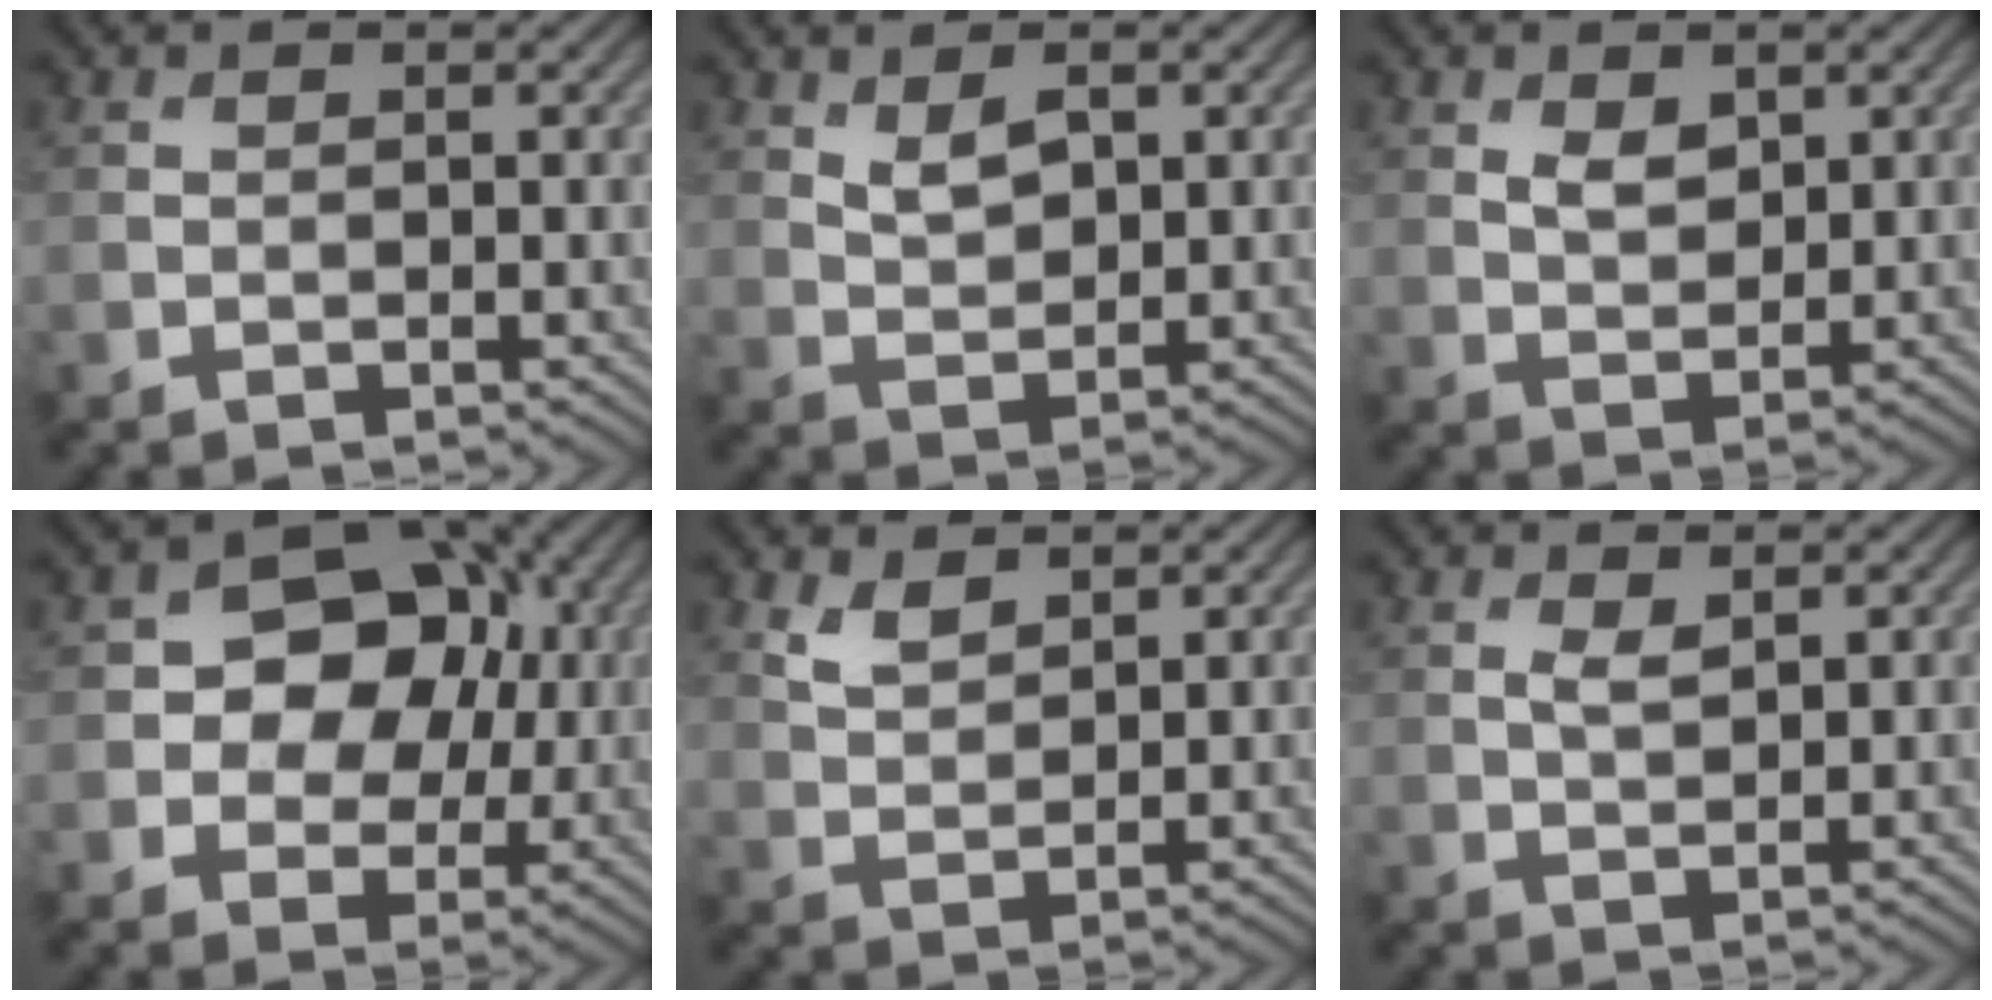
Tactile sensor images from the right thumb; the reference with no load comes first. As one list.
[{"total": 3.4, "force": [1.6, 1.7, 2.4], "torque": [-0.053, -0.003, 0.035]}, {"total": 2.9, "force": [1.3, 1.8, 1.8], "torque": [-0.038, -0.005, 0.028]}, {"total": 10.2, "force": [1.1, 8.1, 6.1], "torque": [-0.085, 0.018, -0.005]}, {"total": 3.0, "force": [2.1, 1.3, 1.6], "torque": [-0.041, -0.004, 0.048]}, {"total": 1.8, "force": [0.8, 0.7, 1.4], "torque": [-0.034, -0.003, 0.019]}]